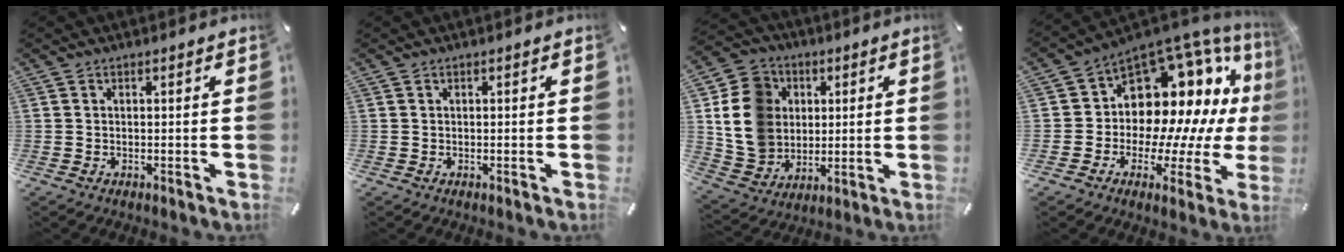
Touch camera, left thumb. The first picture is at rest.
{"total": 0.0}
{"total": 14.6, "force": [2.2, 13.1, 6.0], "torque": [-0.135, 0.006, 0.046]}
{"total": 16.0, "force": [6.1, 11.8, 8.8], "torque": [-0.121, -0.086, 0.117]}